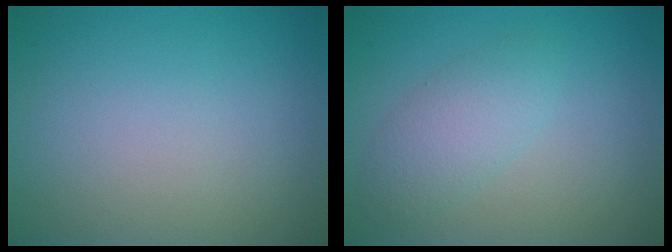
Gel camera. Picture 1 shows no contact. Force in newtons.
{"total": 2.8, "press": 2.8, "slide": 0.1}